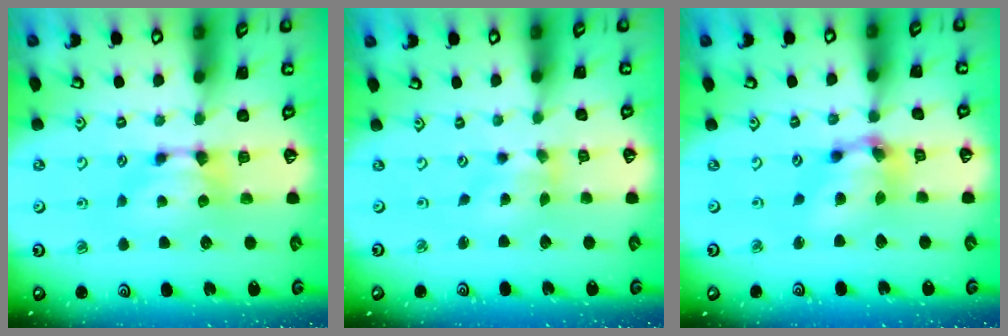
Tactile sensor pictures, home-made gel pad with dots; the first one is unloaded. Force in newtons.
{"total": 1.3, "press": 0.7, "slide": 1.1}
{"total": 5.5, "press": 5.2, "slide": 1.9}